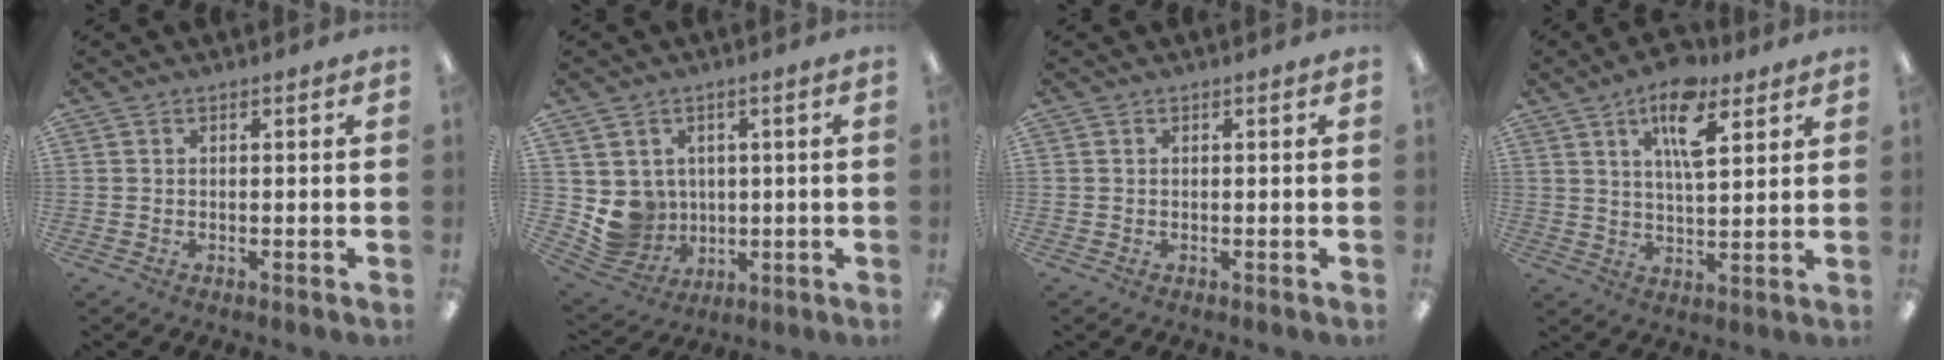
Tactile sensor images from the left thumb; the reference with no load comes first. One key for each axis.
{"total": 7.6, "fx": 1.4, "fy": 7.4, "fz": 0.9, "tx": -0.042, "ty": -0.013, "tz": 0.039}
{"total": 0.0}
{"total": 11.7, "fx": 6.6, "fy": 4.8, "fz": 8.3, "tx": -0.128, "ty": -0.022, "tz": 0.110}